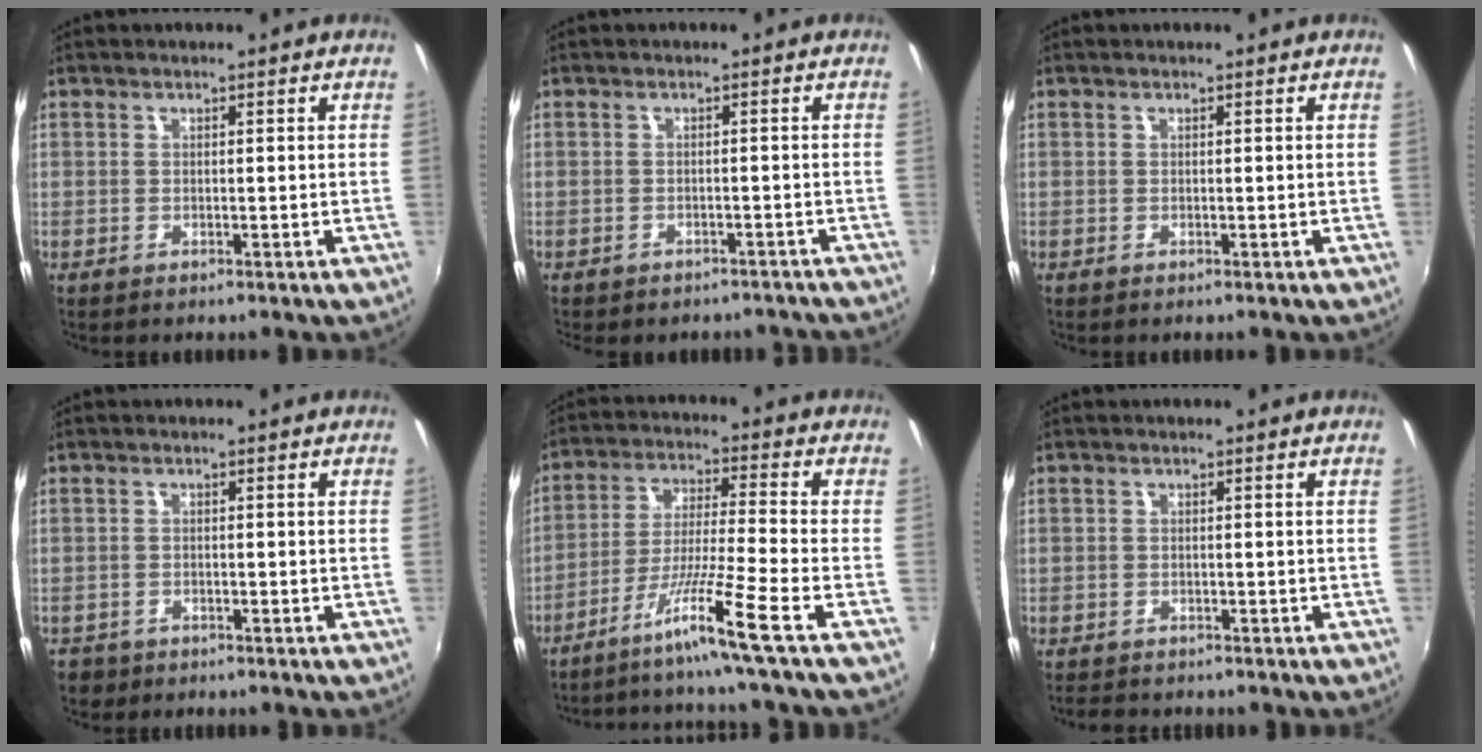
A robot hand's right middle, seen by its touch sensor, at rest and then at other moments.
{"total": 6.9, "force": [-6.1, 2.6, 2.0], "torque": [-0.044, -0.009, -0.068]}
{"total": 0.0}
{"total": 3.1, "force": [-2.1, 2.1, 0.8], "torque": [-0.027, -0.004, -0.033]}
{"total": 9.8, "force": [-6.9, -3.6, 6.0], "torque": [-0.127, -0.006, -0.122]}
{"total": 2.7, "force": [-2.4, 1.3, 0.5], "torque": [-0.017, -0.002, -0.042]}